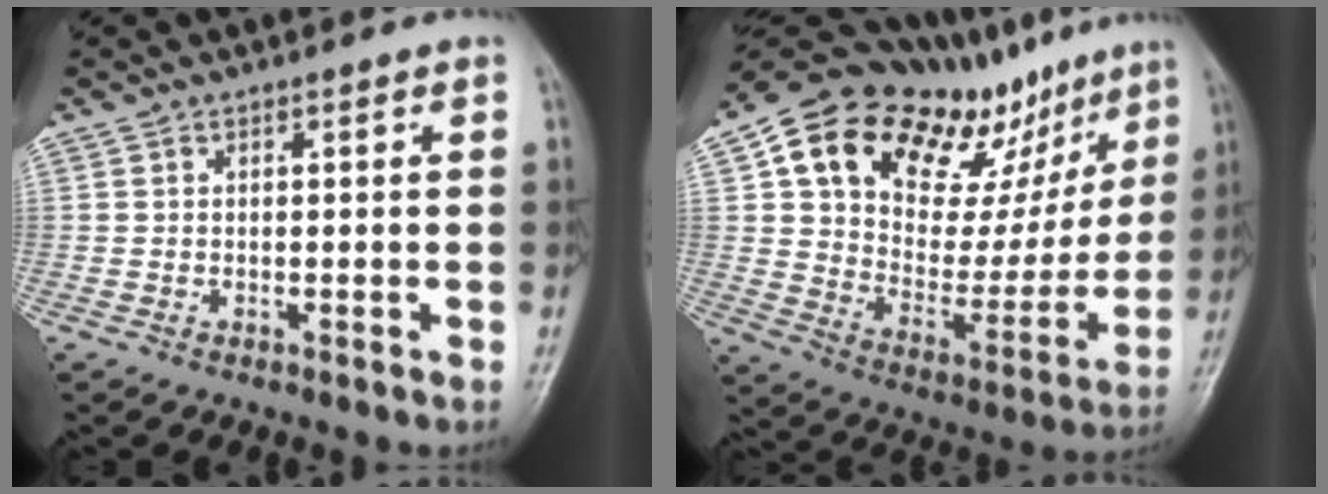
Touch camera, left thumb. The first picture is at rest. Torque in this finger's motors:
{"motor_torque": [1.51, 2.12, 1.42, -1.35, 0.30]}